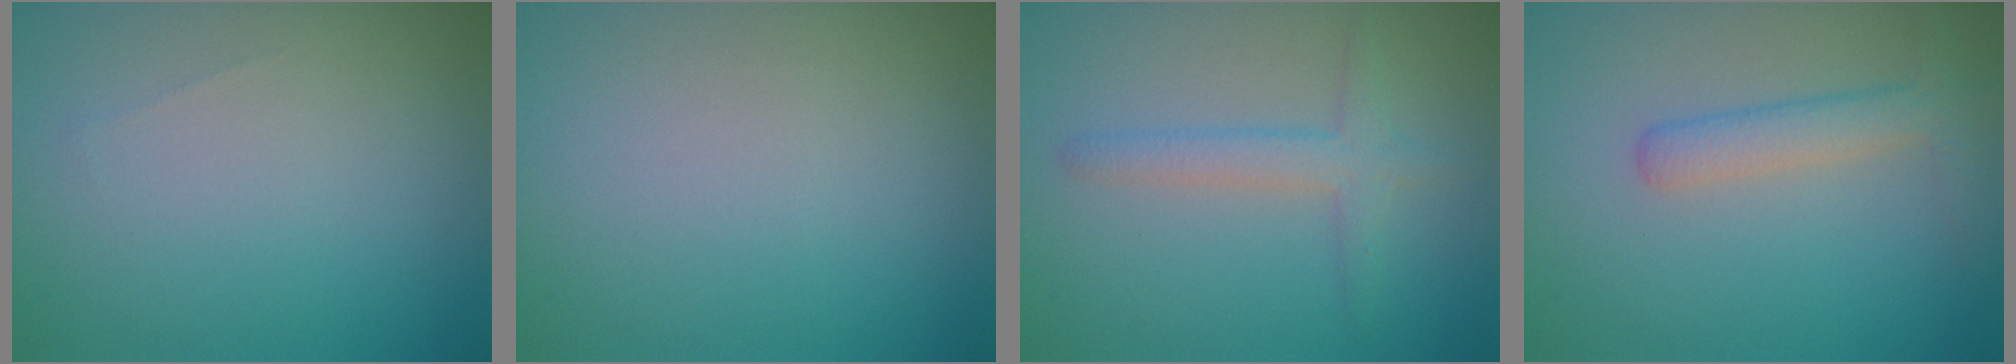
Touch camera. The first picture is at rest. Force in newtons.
{"total": 0.0}
{"total": 2.4, "press": 2.4, "slide": 0.1}
{"total": 2.3, "press": 2.3, "slide": 0.1}